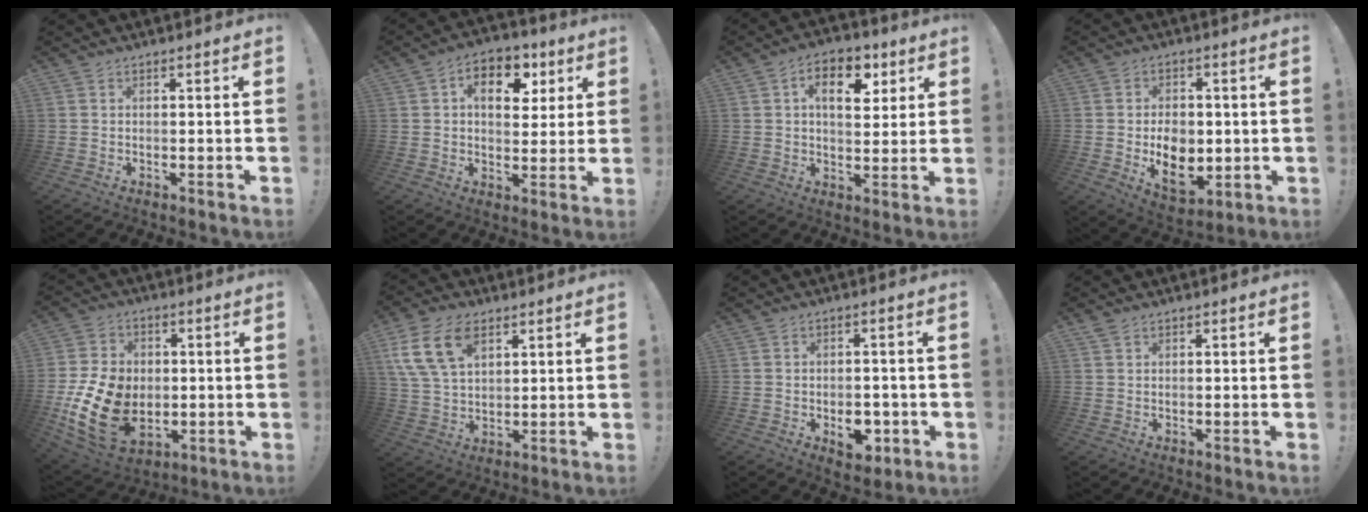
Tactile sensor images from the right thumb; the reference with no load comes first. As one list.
[{"total": 11.2, "force": [4.1, 7.6, 7.1], "torque": [-0.091, -0.013, 0.072]}, {"total": 11.3, "force": [4.3, 6.8, 7.9], "torque": [-0.102, -0.006, 0.071]}, {"total": 11.4, "force": [-1.2, 8.7, 7.3], "torque": [-0.098, -0.010, -0.014]}, {"total": 18.4, "force": [-3.2, 13.7, 11.7], "torque": [-0.231, 0.015, -0.046]}, {"total": 13.7, "force": [6.5, 8.5, 8.6], "torque": [-0.166, -0.017, 0.124]}, {"total": 7.2, "force": [-2.5, 4.9, 4.7], "torque": [-0.043, 0.016, -0.037]}, {"total": 1.1, "force": [0.8, 0.4, 0.6], "torque": [-0.014, 0.000, 0.015]}]